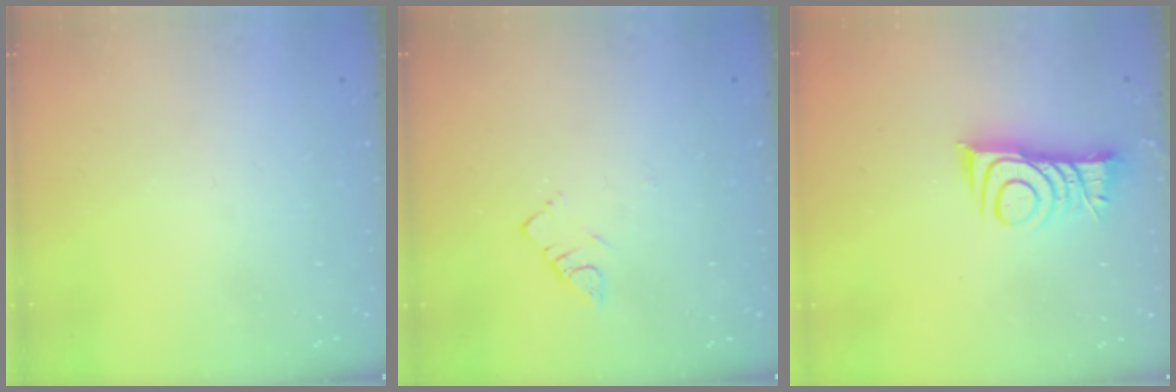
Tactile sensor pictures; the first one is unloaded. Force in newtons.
{"total": 3.4, "press": 3.3, "slide": 0.6}
{"total": 8.8, "press": 8.8, "slide": 0.1}